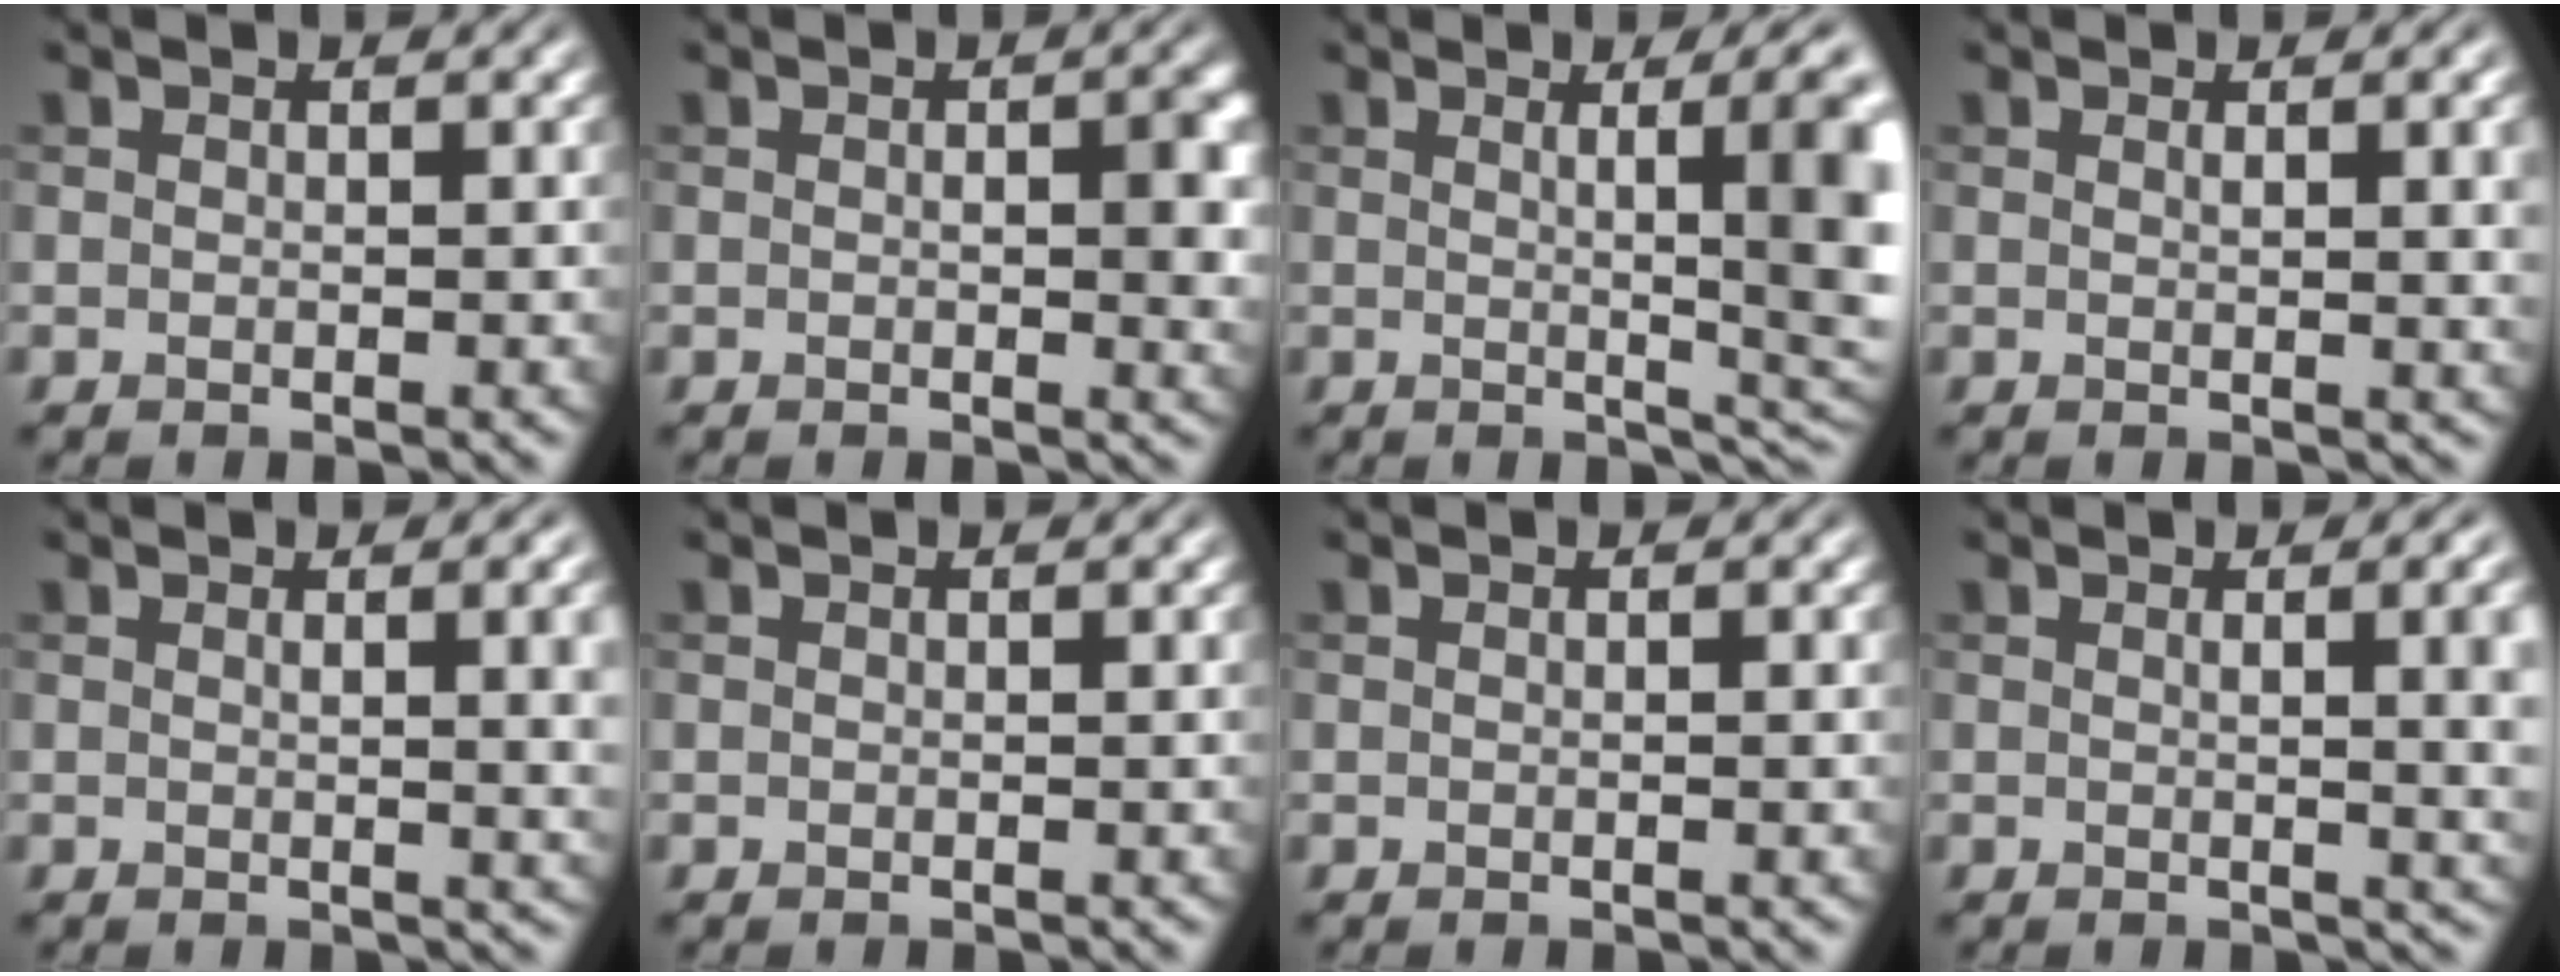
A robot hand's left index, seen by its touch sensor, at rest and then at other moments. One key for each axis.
{"total": 3.3, "fx": 0.2, "fy": 1.2, "fz": 3.1, "tx": -0.040, "ty": -0.002, "tz": 0.001}
{"total": 9.5, "fx": 1.4, "fy": 2.6, "fz": 9.0, "tx": -0.076, "ty": 0.011, "tz": 0.016}
{"total": 3.8, "fx": 1.1, "fy": 1.3, "fz": 3.4, "tx": -0.032, "ty": 0.005, "tz": 0.014}
{"total": 5.6, "fx": 1.1, "fy": 2.2, "fz": 5.0, "tx": -0.029, "ty": 0.007, "tz": 0.017}
{"total": 0.0}
{"total": 0.6, "fx": 0.0, "fy": 0.1, "fz": 0.6, "tx": -0.008, "ty": 0.002, "tz": 0.000}
{"total": 6.5, "fx": 1.0, "fy": 2.7, "fz": 5.9, "tx": -0.028, "ty": 0.010, "tz": 0.012}